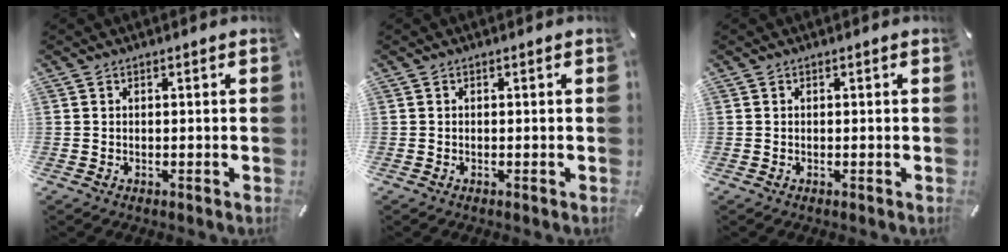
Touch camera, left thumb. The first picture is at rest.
{"total": 0.0}
{"total": 0.0}